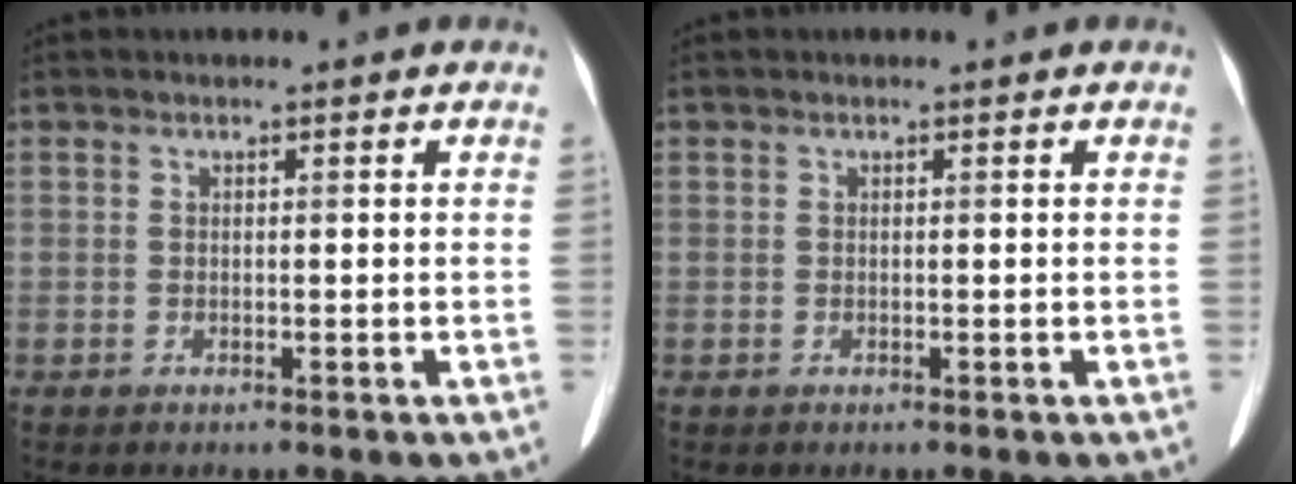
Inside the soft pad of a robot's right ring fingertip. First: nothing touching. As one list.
[{"total": 0.0}]